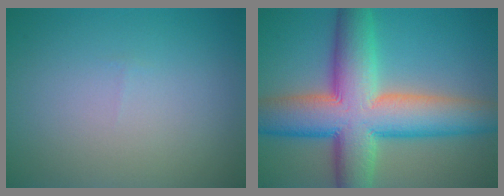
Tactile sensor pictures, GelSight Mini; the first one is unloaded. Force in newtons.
{"total": 12.7, "press": 12.7, "slide": 0.4}